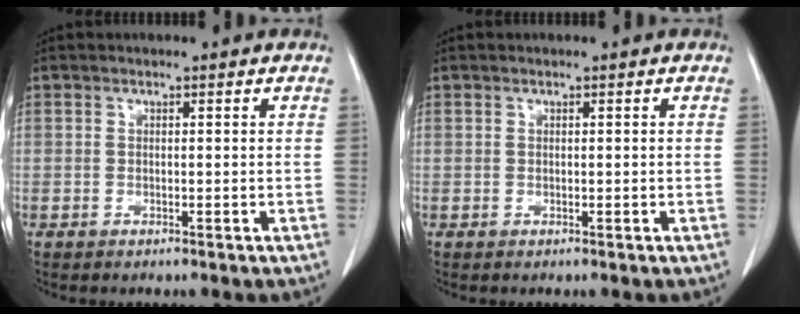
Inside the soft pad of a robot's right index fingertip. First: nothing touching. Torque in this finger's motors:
{"motor_torque": [-0.05, 0.03, 0.00, 0.00]}